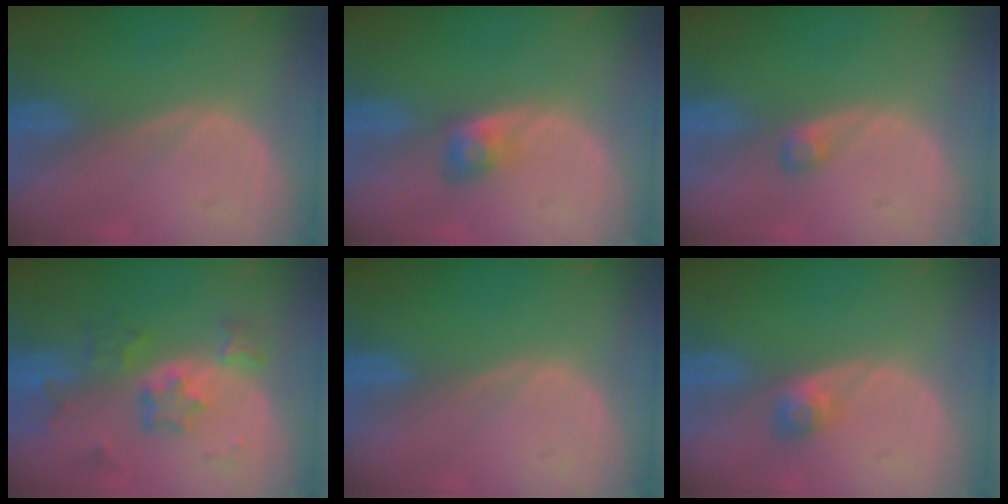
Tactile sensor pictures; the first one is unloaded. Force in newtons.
{"total": 2.7, "press": 2.5, "slide": 1.1}
{"total": 1.5, "press": 1.4, "slide": 0.2}
{"total": 6.7, "press": 6.6, "slide": 1.1}
{"total": 0.0}
{"total": 2.5, "press": 2.2, "slide": 1.2}